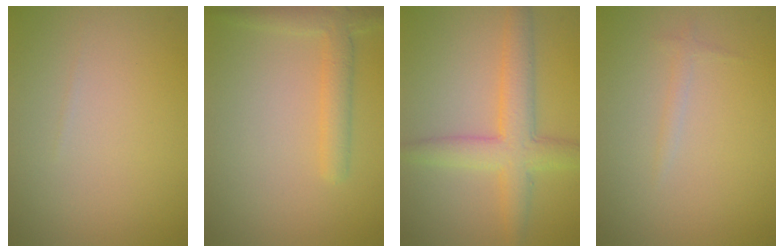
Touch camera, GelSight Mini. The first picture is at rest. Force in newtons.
{"total": 2.6, "press": 2.6, "slide": 0.2}
{"total": 4.8, "press": 4.8, "slide": 0.1}
{"total": 0.7, "press": 0.7, "slide": 0.1}